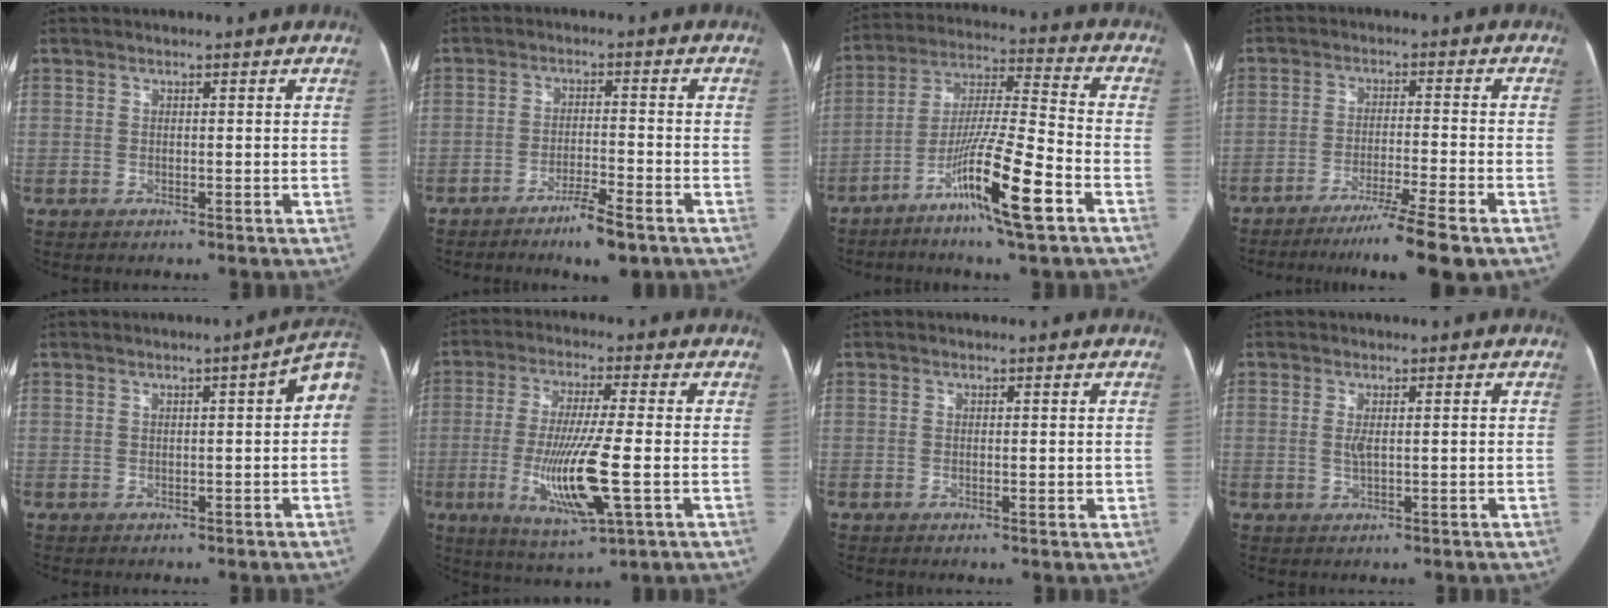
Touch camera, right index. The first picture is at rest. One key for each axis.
{"total": 5.9, "fx": -4.2, "fy": 0.4, "fz": 4.1, "tx": -0.073, "ty": -0.008, "tz": -0.069}
{"total": 14.8, "fx": -7.5, "fy": 0.1, "fz": 12.8, "tx": -0.242, "ty": -0.015, "tz": -0.133}
{"total": 9.9, "fx": -7.6, "fy": -1.5, "fz": 6.0, "tx": -0.087, "ty": -0.033, "tz": -0.120}
{"total": 5.0, "fx": 0.7, "fy": 0.8, "fz": 4.9, "tx": -0.053, "ty": 0.016, "tz": 0.001}
{"total": 12.7, "fx": -2.9, "fy": 0.9, "fz": 12.3, "tx": -0.241, "ty": -0.023, "tz": -0.051}
{"total": 1.4, "fx": 0.0, "fy": 0.4, "fz": 1.4, "tx": -0.022, "ty": -0.004, "tz": 0.001}
{"total": 2.1, "fx": 0.1, "fy": 0.5, "fz": 2.1, "tx": -0.041, "ty": -0.002, "tz": 0.004}